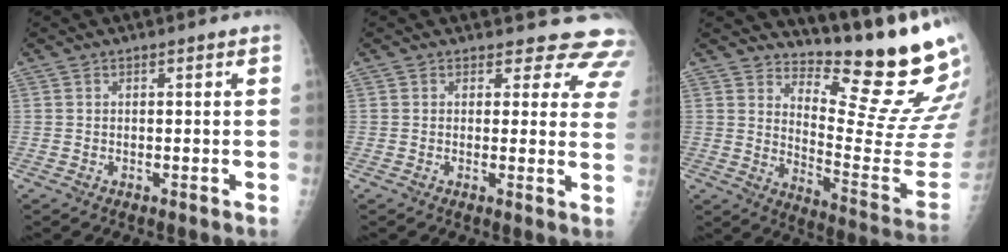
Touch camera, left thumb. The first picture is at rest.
{"total": 9.9, "force": [8.6, 4.6, 1.6], "torque": [0.032, -0.045, 0.061]}
{"total": 17.8, "force": [15.4, 1.4, 8.8], "torque": [-0.104, -0.190, 0.214]}